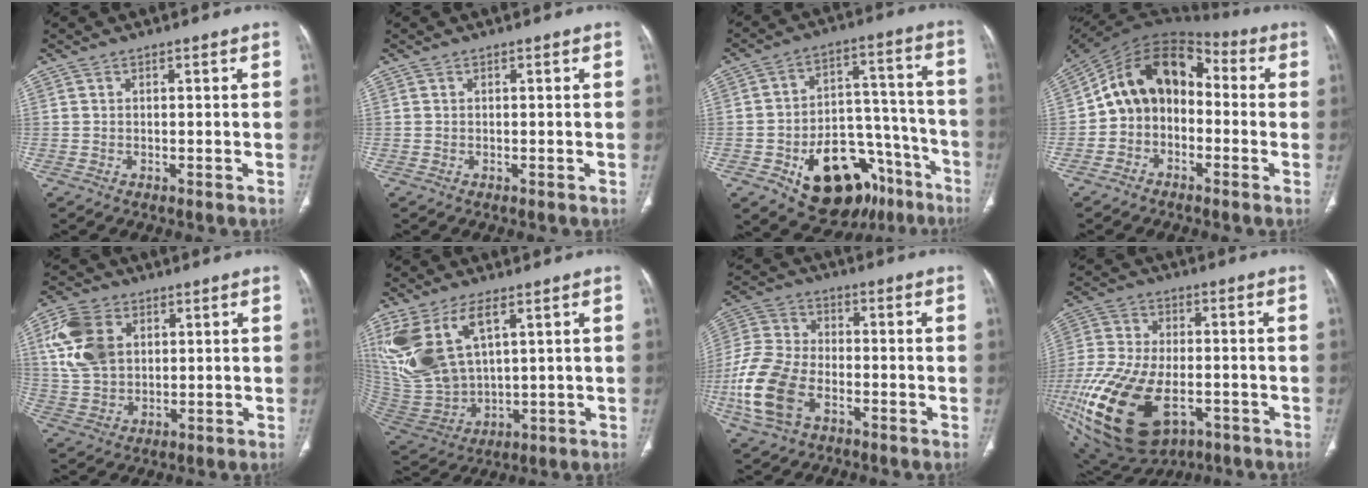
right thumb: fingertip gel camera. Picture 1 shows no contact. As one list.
[{"total": 0.0}, {"total": 22.0, "force": [-11.7, 13.1, 13.2], "torque": [-0.149, 0.090, -0.165]}, {"total": 13.5, "force": [-1.1, 10.4, 8.5], "torque": [-0.118, 0.059, -0.037]}, {"total": 12.1, "force": [3.7, 8.5, 7.8], "torque": [-0.146, -0.002, 0.074]}, {"total": 17.3, "force": [7.3, 8.8, 13.0], "torque": [-0.276, -0.027, 0.165]}, {"total": 14.8, "force": [-5.2, 9.2, 10.4], "torque": [-0.229, 0.018, -0.105]}, {"total": 26.2, "force": [-8.8, 15.0, 19.5], "torque": [-0.455, -0.017, -0.137]}]